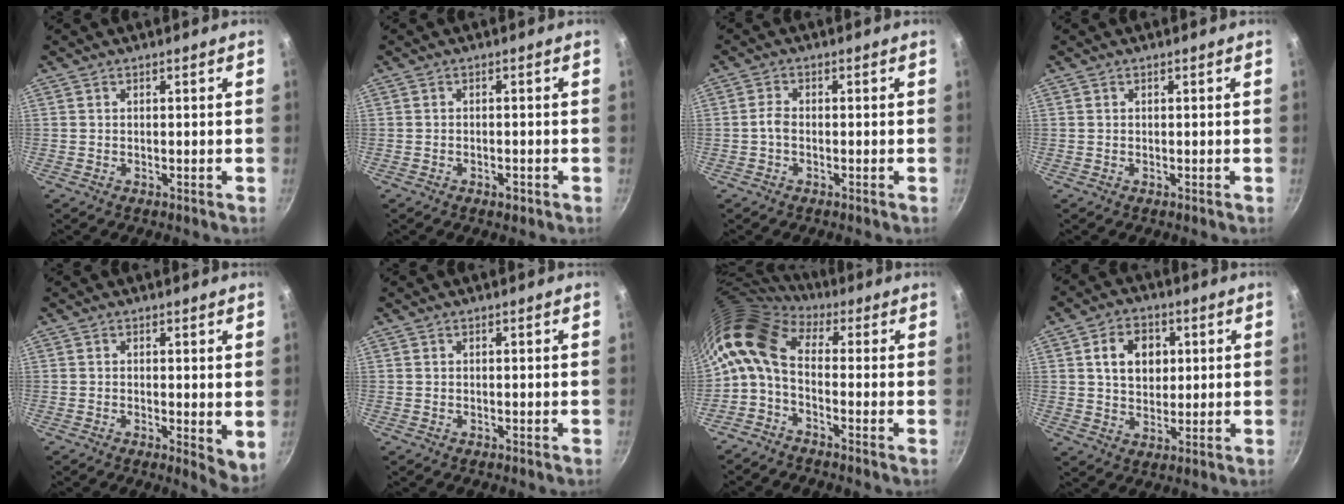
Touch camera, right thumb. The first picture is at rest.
{"total": 1.6, "force": [-1.0, 0.8, 1.0], "torque": [-0.018, 0.007, -0.012]}
{"total": 1.8, "force": [-0.7, 0.9, 1.4], "torque": [-0.035, 0.011, -0.019]}
{"total": 0.0}
{"total": 4.7, "force": [0.3, 1.9, 4.3], "torque": [-0.052, -0.015, 0.004]}
{"total": 0.0}
{"total": 11.0, "force": [0.2, 6.3, 9.0], "torque": [-0.182, 0.022, -0.016]}
{"total": 8.9, "force": [2.1, 6.7, 5.5], "torque": [-0.064, 0.002, 0.034]}